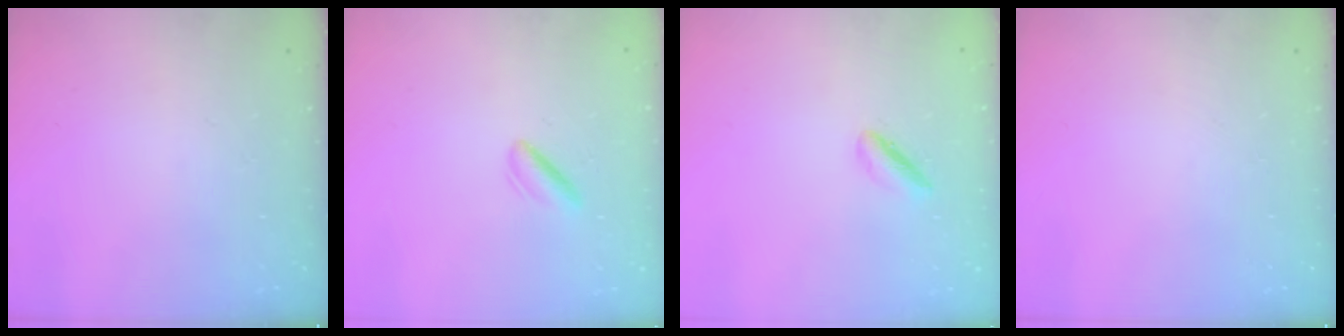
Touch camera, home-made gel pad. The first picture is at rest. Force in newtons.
{"total": 2.1, "press": 1.9, "slide": 1.0}
{"total": 1.9, "press": 1.8, "slide": 0.4}
{"total": 0.0}